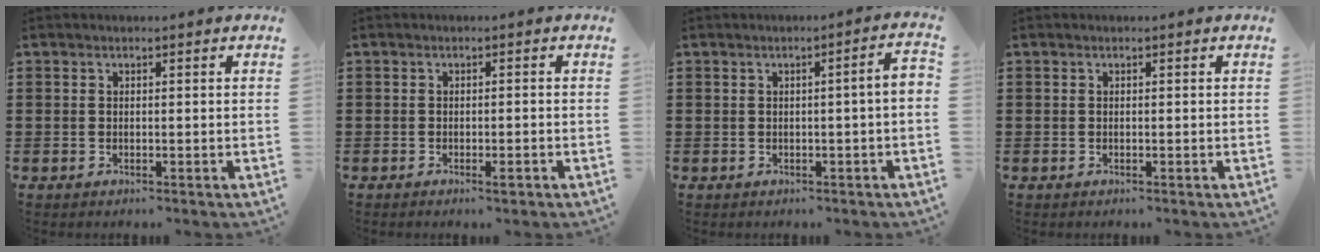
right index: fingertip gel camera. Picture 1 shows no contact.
{"total": 1.2, "force": [-0.7, 0.1, 0.9], "torque": [-0.017, -0.004, -0.012]}
{"total": 2.4, "force": [-0.5, -0.1, 2.3], "torque": [-0.038, -0.005, -0.009]}
{"total": 0.0}